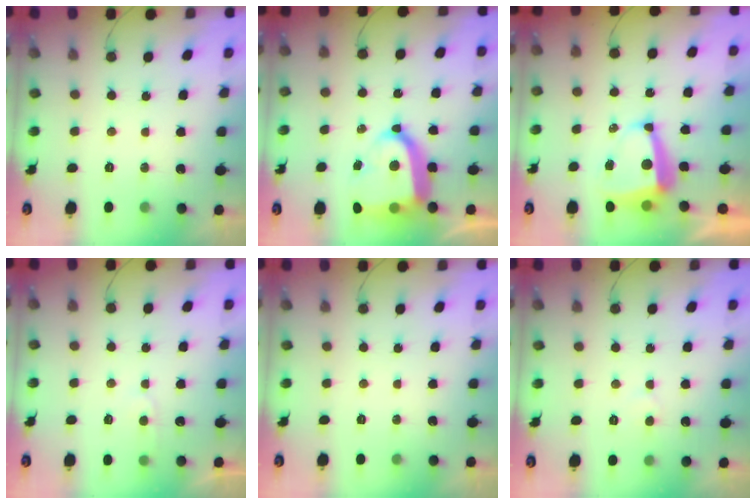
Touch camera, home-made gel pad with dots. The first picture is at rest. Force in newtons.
{"total": 17.2, "press": 17.1, "slide": 1.7}
{"total": 6.8, "press": 6.7, "slide": 1.2}
{"total": 4.2, "press": 4.2, "slide": 0.4}
{"total": 0.0}
{"total": 2.4, "press": 2.4, "slide": 0.2}